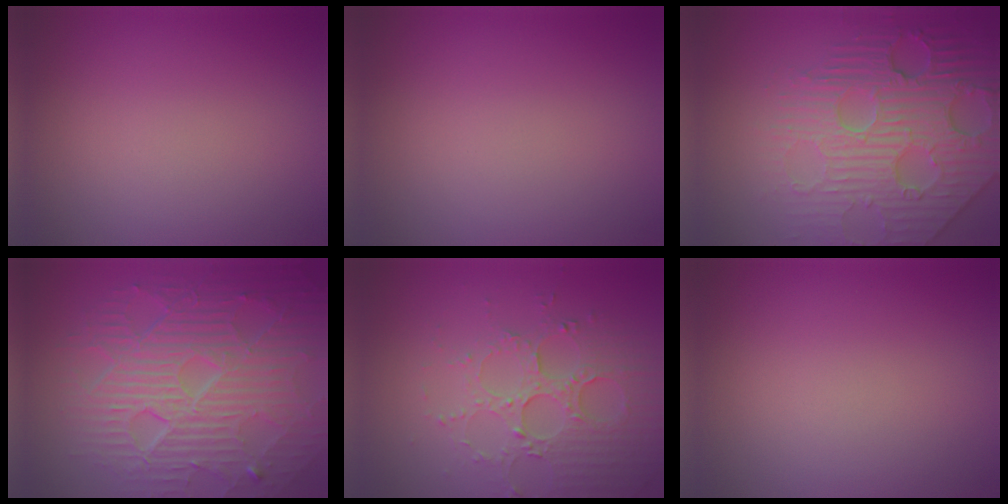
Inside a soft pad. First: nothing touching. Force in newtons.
{"total": 0.0}
{"total": 7.2, "press": 5.7, "slide": 4.5}
{"total": 10.6, "press": 6.8, "slide": 8.1}
{"total": 5.3, "press": 3.7, "slide": 3.7}
{"total": 0.0}